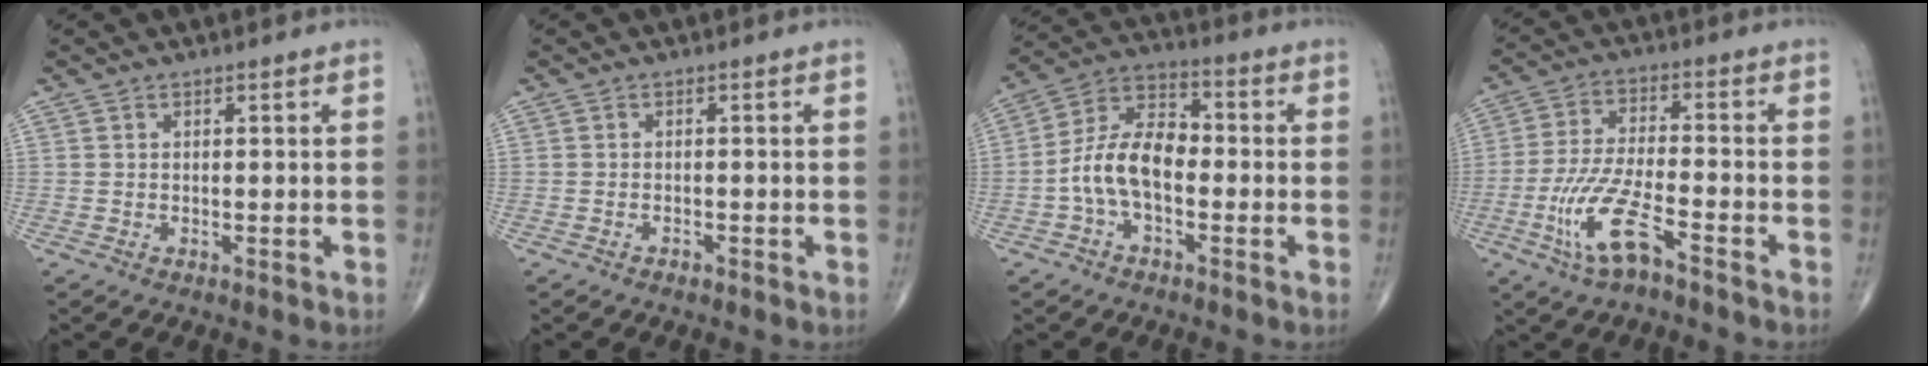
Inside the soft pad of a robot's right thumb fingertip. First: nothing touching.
{"total": 0.7, "force": [-0.6, 0.4, 0.3], "torque": [-0.007, 0.002, -0.011]}
{"total": 10.7, "force": [-2.1, 6.0, 8.6], "torque": [-0.155, 0.041, -0.051]}
{"total": 10.8, "force": [-5.6, 2.9, 8.7], "torque": [-0.195, 0.024, -0.105]}